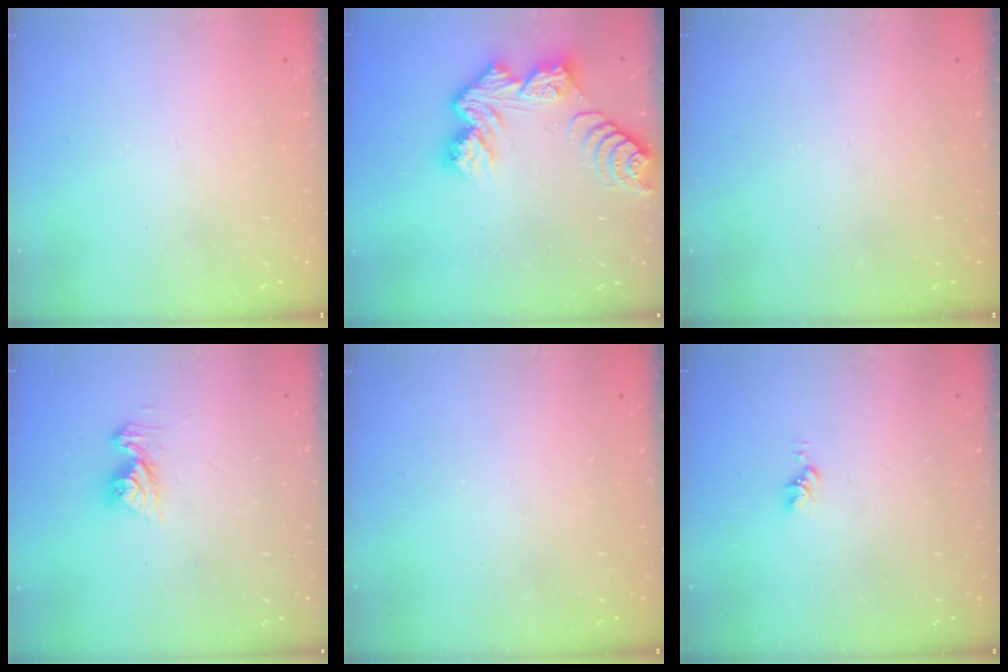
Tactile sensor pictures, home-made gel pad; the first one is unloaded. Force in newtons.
{"total": 10.8, "press": 10.7, "slide": 1.1}
{"total": 0.0}
{"total": 9.6, "press": 9.6, "slide": 1.0}
{"total": 0.0}
{"total": 3.0, "press": 3.0, "slide": 0.4}